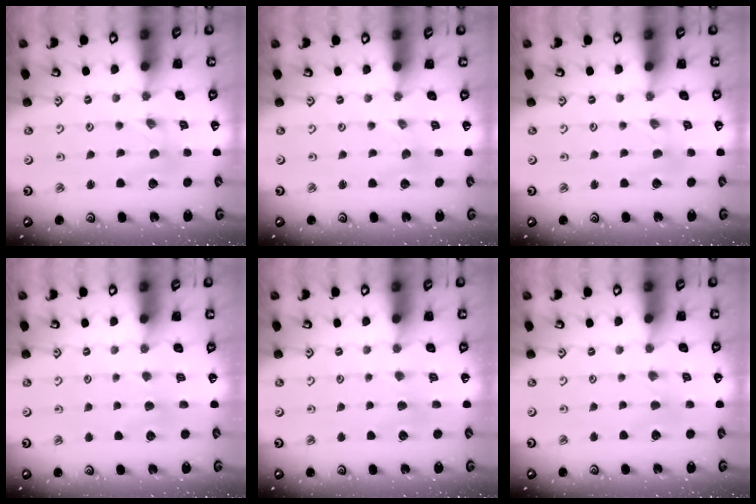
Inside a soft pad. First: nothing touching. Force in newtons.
{"total": 0.0}
{"total": 0.7, "press": 0.7, "slide": 0.1}
{"total": 2.9, "press": 2.9, "slide": 0.3}
{"total": 2.8, "press": 2.8, "slide": 0.3}
{"total": 1.2, "press": 1.1, "slide": 0.3}